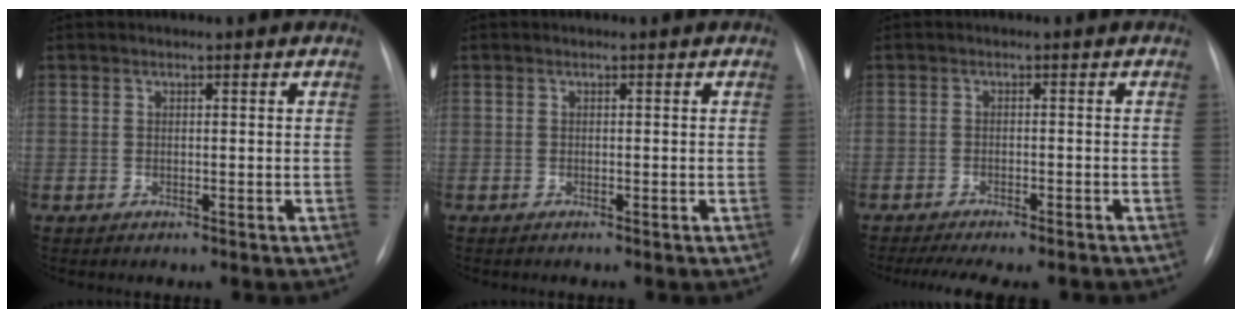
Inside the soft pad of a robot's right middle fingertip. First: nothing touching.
{"total": 0.0}
{"total": 11.0, "force": [-9.3, 2.6, 5.2], "torque": [-0.076, -0.003, -0.123]}